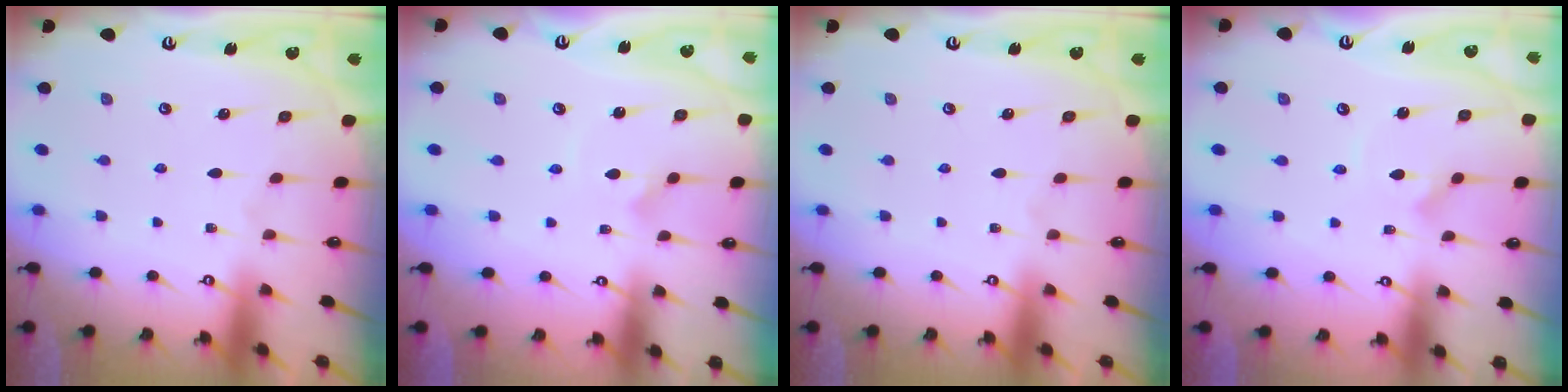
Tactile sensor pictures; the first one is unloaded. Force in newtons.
{"total": 2.7, "press": 2.7, "slide": 0.2}
{"total": 0.0}
{"total": 2.4, "press": 2.4, "slide": 0.2}